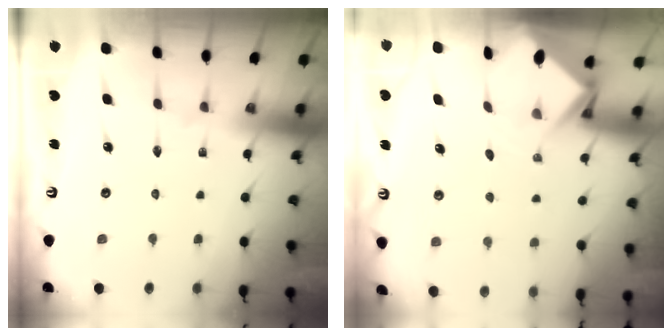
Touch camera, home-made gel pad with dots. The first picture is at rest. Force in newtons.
{"total": 3.8, "press": 3.8, "slide": 0.3}